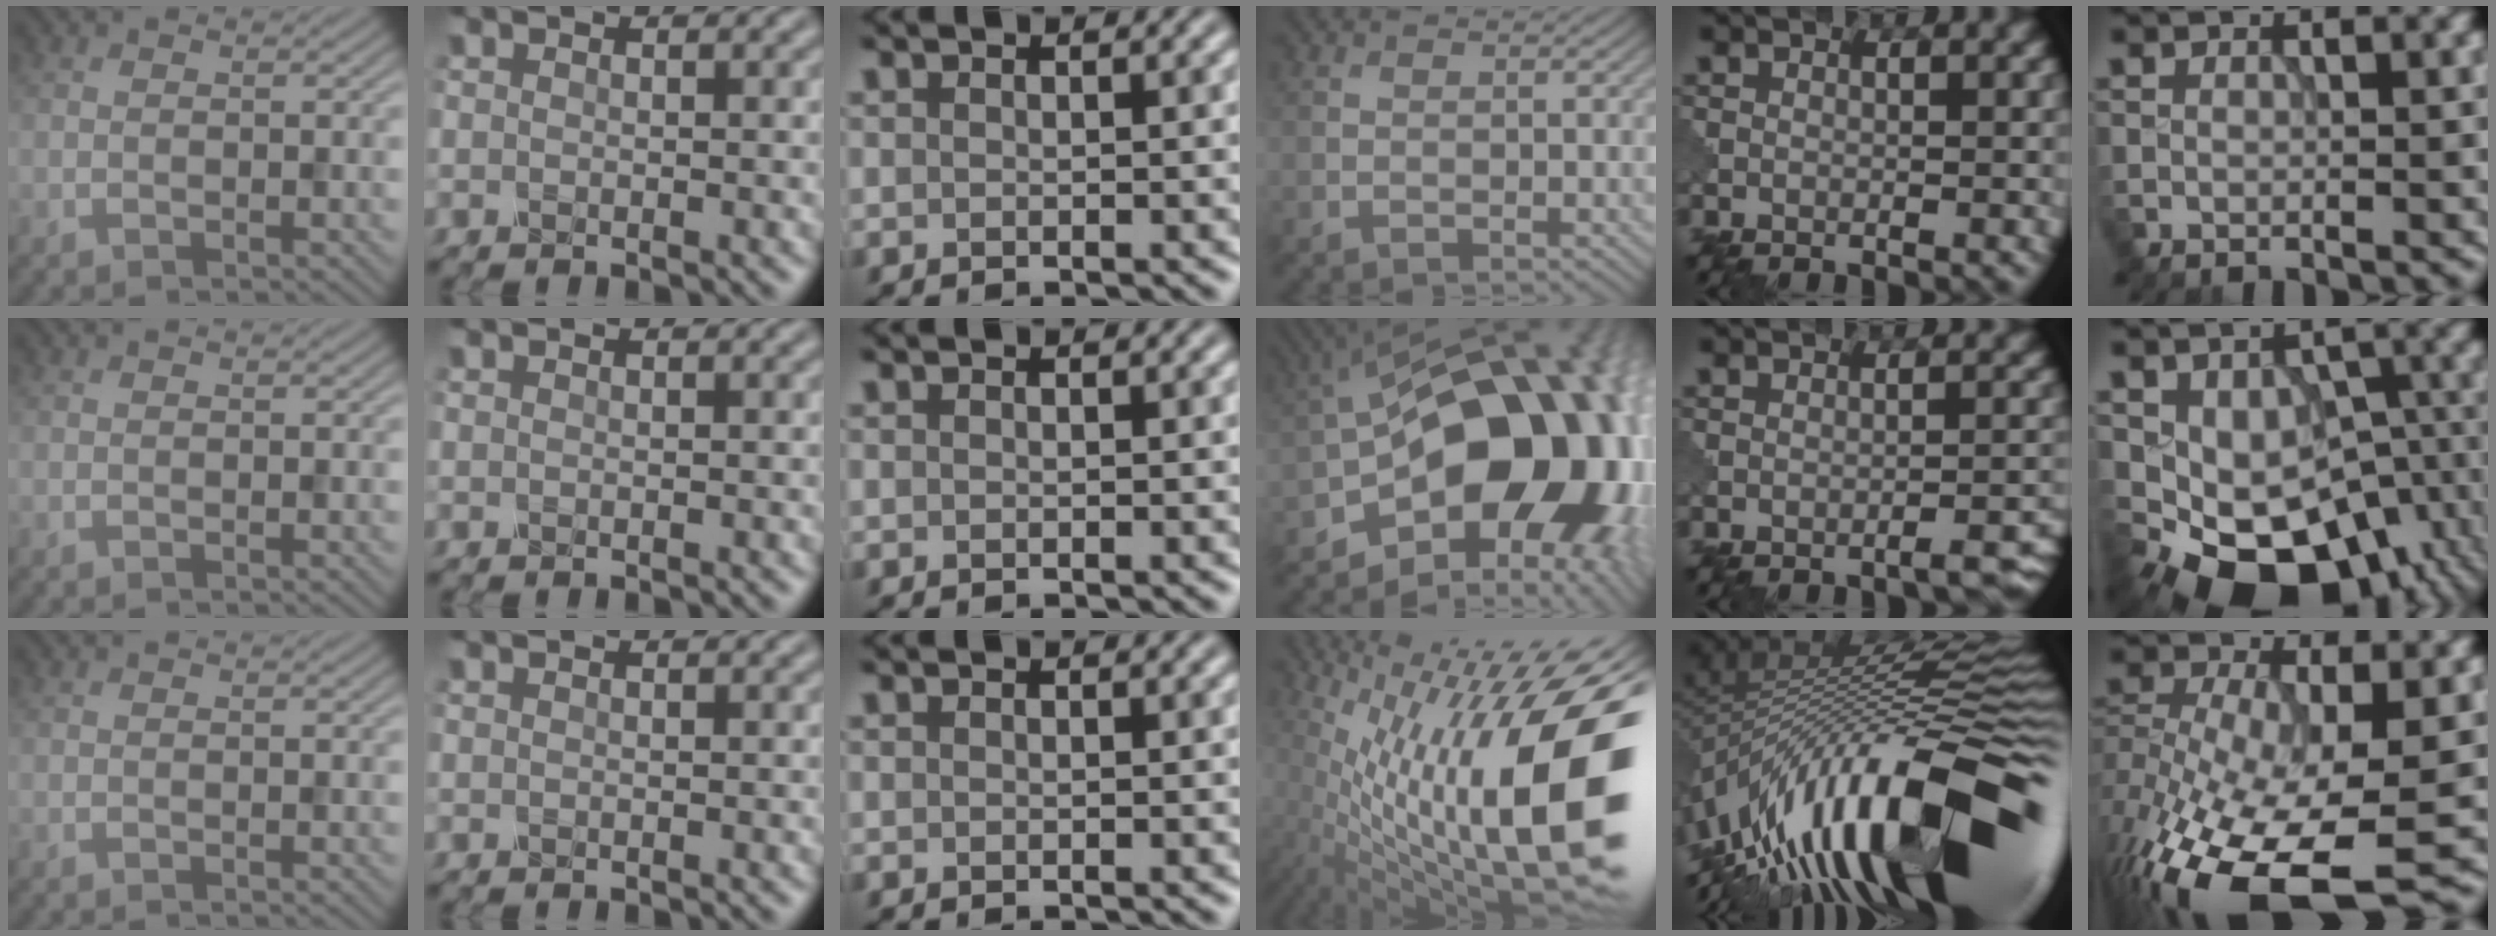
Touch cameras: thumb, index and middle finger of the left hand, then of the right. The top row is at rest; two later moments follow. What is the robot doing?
{"motion": "shake", "object": "plastic piggy bank"}